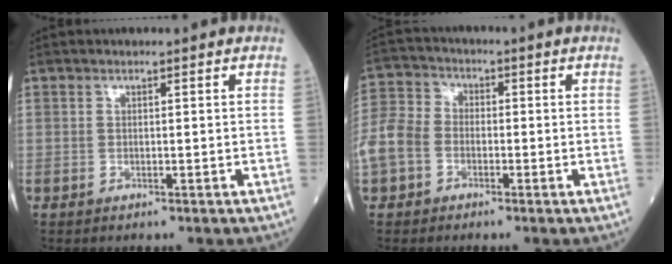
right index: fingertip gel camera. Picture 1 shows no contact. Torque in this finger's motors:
{"motor_torque": [0.71, -0.47, 0.37, 0.10]}